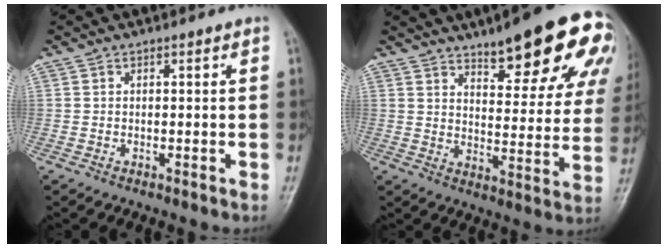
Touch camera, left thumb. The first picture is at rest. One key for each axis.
{"total": 20.7, "fx": 12.8, "fy": 5.9, "fz": 15.2, "tx": -0.167, "ty": -0.049, "tz": 0.173}